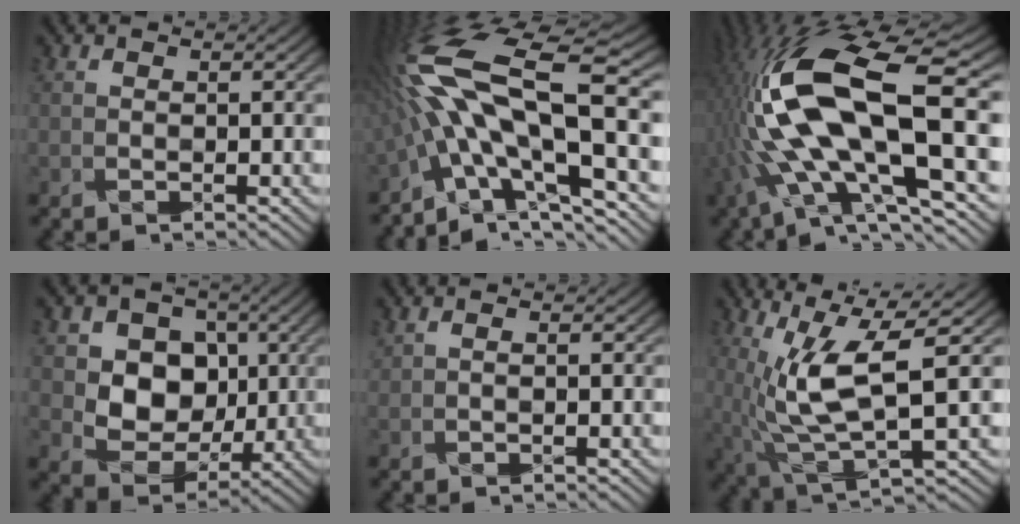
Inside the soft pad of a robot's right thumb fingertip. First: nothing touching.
{"total": 17.9, "force": [-3.0, 5.9, 16.7], "torque": [-0.309, 0.021, -0.067]}
{"total": 19.8, "force": [-2.4, 8.0, 17.9], "torque": [-0.354, -0.002, -0.047]}
{"total": 8.1, "force": [0.5, 6.8, 4.3], "torque": [-0.090, -0.011, 0.002]}
{"total": 0.6, "force": [-0.1, 0.1, 0.6], "torque": [-0.010, -0.001, 0.000]}
{"total": 11.4, "force": [1.3, 3.8, 10.6], "torque": [-0.220, -0.003, 0.036]}